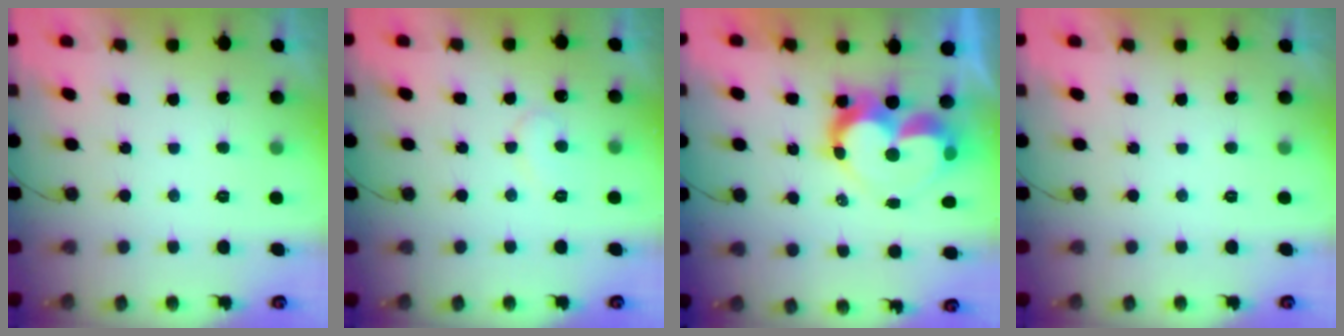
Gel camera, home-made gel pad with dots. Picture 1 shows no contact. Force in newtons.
{"total": 6.4, "press": 6.4, "slide": 0.5}
{"total": 11.5, "press": 11.4, "slide": 0.8}
{"total": 1.7, "press": 1.7, "slide": 0.1}